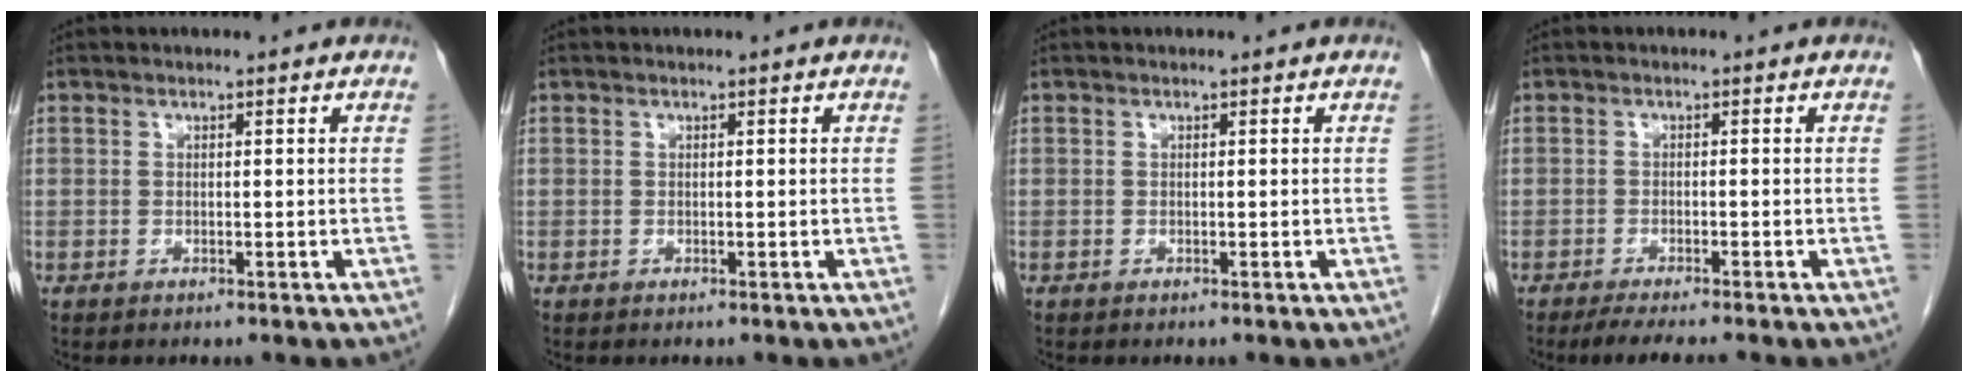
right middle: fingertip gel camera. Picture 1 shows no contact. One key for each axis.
{"total": 0.0}
{"total": 0.0}
{"total": 4.8, "fx": -3.9, "fy": 0.1, "fz": 2.7, "tx": -0.038, "ty": -0.010, "tz": -0.062}